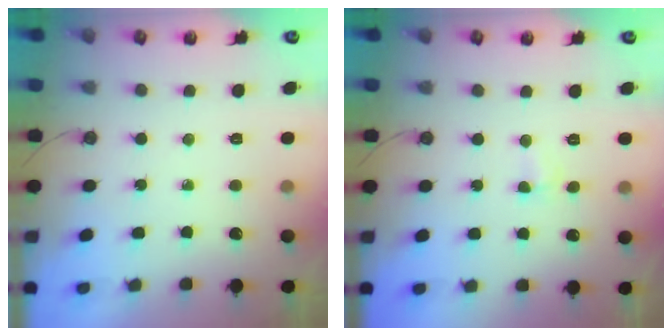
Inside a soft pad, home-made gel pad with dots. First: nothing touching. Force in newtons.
{"total": 2.8, "press": 2.8, "slide": 0.6}